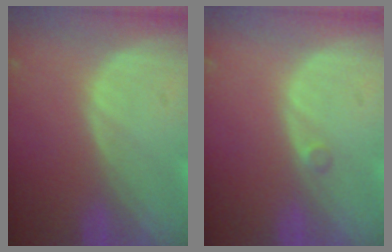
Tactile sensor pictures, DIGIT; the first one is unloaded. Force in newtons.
{"total": 0.5, "press": 0.5, "slide": 0.2}